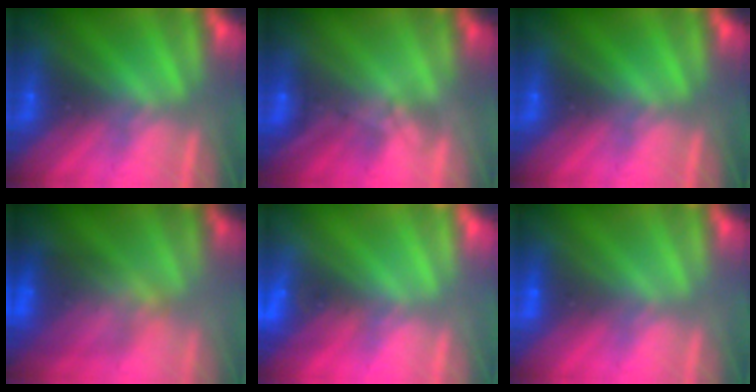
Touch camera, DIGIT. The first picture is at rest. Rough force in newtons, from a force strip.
{"total": 1.6}
{"total": 0.0}
{"total": 5.9}
{"total": 2.6}
{"total": 1.9}